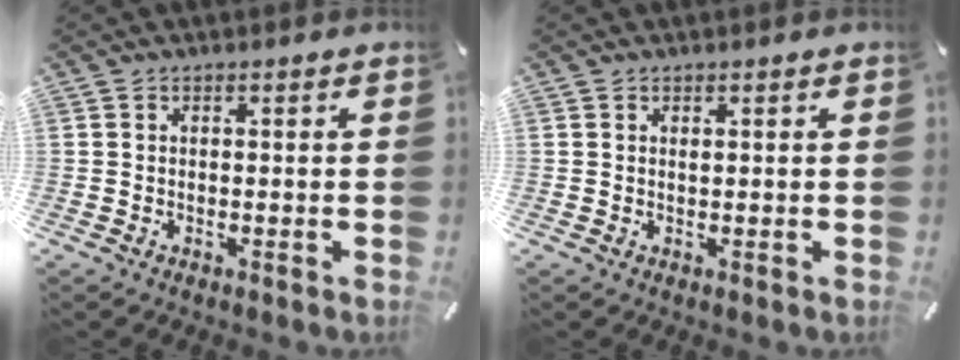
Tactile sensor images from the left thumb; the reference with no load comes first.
{"total": 0.0}